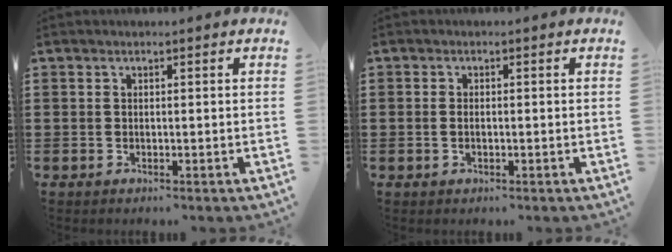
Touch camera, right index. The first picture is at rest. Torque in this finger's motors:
{"motor_torque": [0.11, 0.52, -0.08, -0.01]}